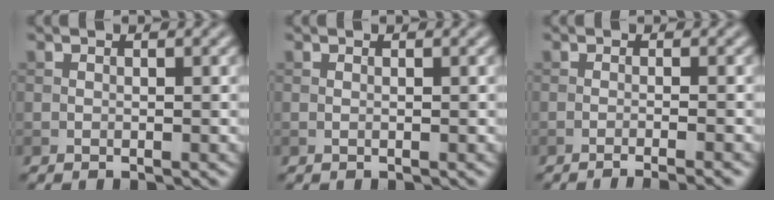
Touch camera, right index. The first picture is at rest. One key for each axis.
{"total": 0.0}
{"total": 3.0, "fx": -1.5, "fy": 0.8, "fz": 2.5, "tx": -0.018, "ty": 0.005, "tz": -0.031}